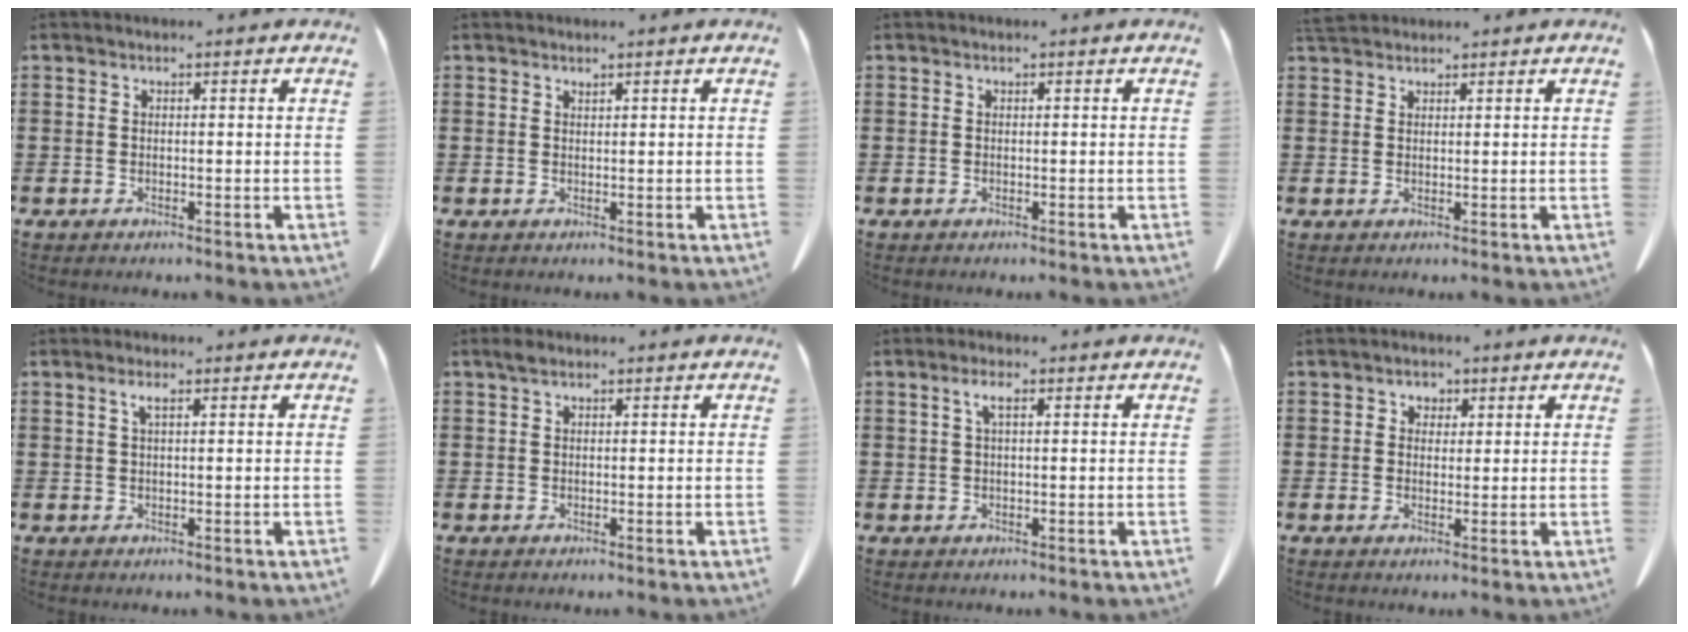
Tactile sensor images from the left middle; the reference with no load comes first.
{"total": 0.6, "force": [0.6, 0.0, 0.1], "torque": [-0.005, -0.003, 0.014]}
{"total": 0.0}
{"total": 2.6, "force": [2.4, 0.7, 0.8], "torque": [-0.024, 0.000, 0.048]}
{"total": 1.7, "force": [0.8, 0.3, 1.5], "torque": [-0.033, 0.002, 0.014]}
{"total": 1.0, "force": [0.5, 0.5, 0.7], "torque": [-0.017, 0.002, 0.011]}
{"total": 2.6, "force": [1.0, 0.7, 2.3], "torque": [-0.049, 0.007, 0.016]}
{"total": 1.8, "force": [0.9, 1.5, 0.4], "torque": [-0.007, 0.004, 0.015]}